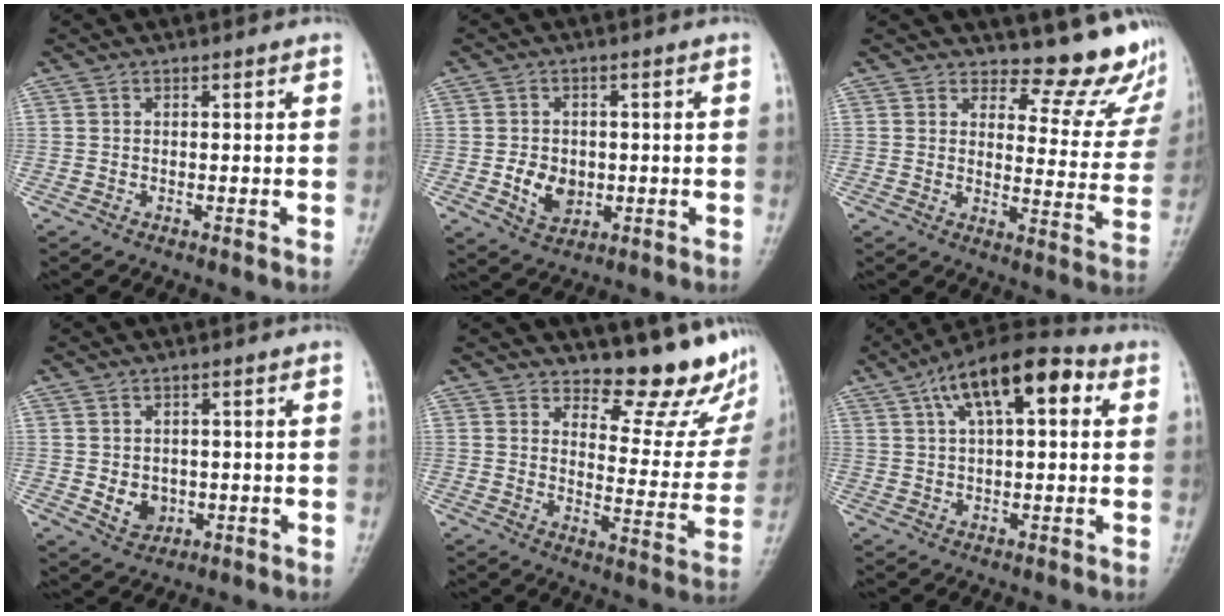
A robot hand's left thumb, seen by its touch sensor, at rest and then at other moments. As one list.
[{"total": 6.0, "force": [-0.9, 4.6, 3.8], "torque": [-0.048, -0.001, -0.008]}, {"total": 11.1, "force": [10.6, 2.9, 1.7], "torque": [0.016, -0.116, 0.116]}, {"total": 4.6, "force": [-0.5, 3.7, 2.6], "torque": [-0.024, -0.002, 0.003]}, {"total": 13.7, "force": [11.6, 4.3, 5.7], "torque": [-0.033, -0.118, 0.146]}, {"total": 14.1, "force": [5.3, 6.0, 11.6], "torque": [-0.167, 0.024, 0.076]}]